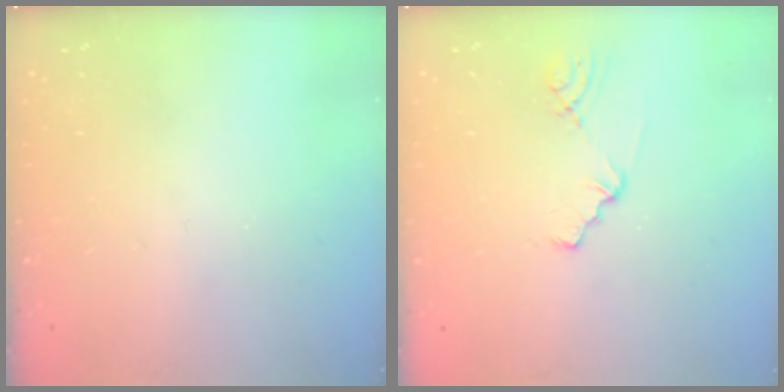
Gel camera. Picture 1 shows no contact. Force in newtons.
{"total": 1.6, "press": 1.6, "slide": 0.3}